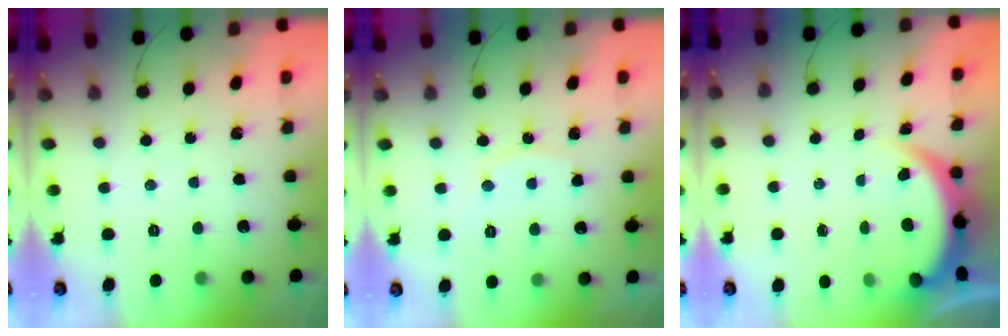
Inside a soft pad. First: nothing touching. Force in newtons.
{"total": 4.5, "press": 4.5, "slide": 0.6}
{"total": 3.8, "press": 3.8, "slide": 0.1}